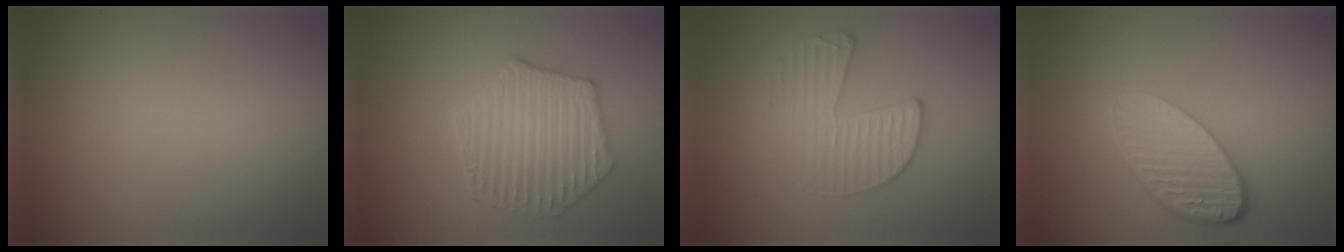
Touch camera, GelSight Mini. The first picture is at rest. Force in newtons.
{"total": 5.9, "press": 4.9, "slide": 3.4}
{"total": 3.5, "press": 2.8, "slide": 2.0}
{"total": 5.3, "press": 3.9, "slide": 3.6}